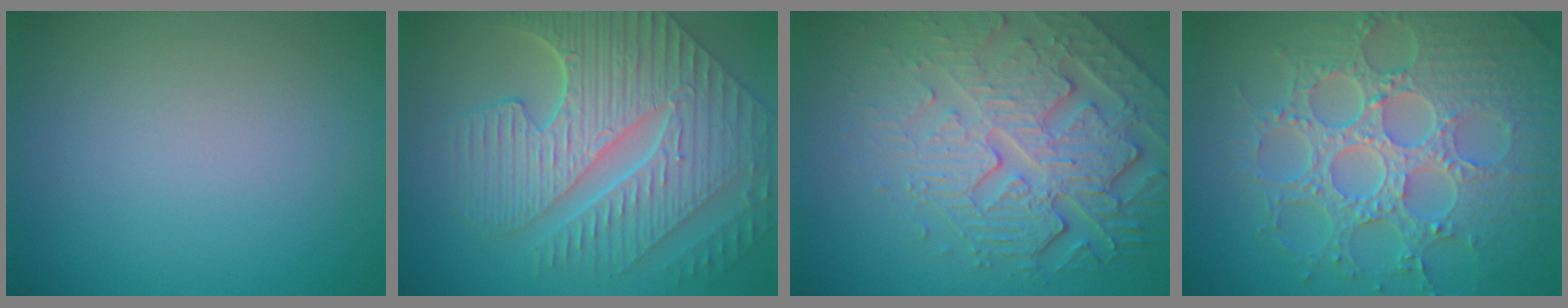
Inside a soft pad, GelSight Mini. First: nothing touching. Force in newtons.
{"total": 10.2, "press": 7.0, "slide": 7.4}
{"total": 6.6, "press": 5.4, "slide": 3.9}
{"total": 8.5, "press": 6.3, "slide": 5.8}